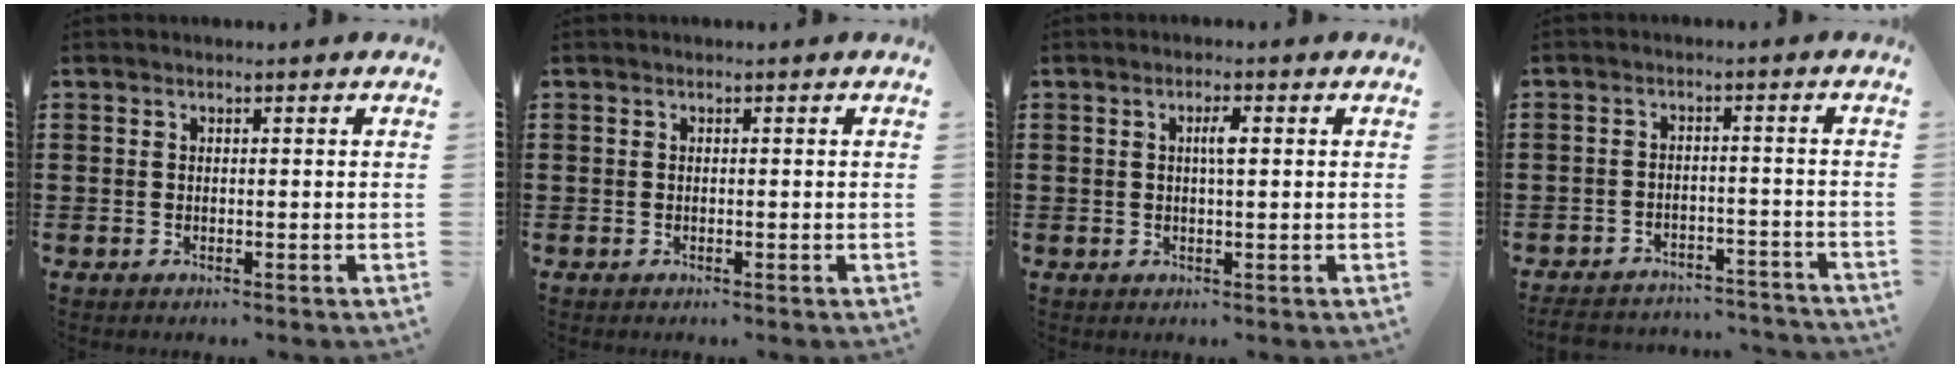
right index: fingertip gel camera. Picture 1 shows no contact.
{"total": 0.0}
{"total": 2.1, "force": [0.4, 0.5, 2.0], "torque": [-0.040, 0.003, 0.004]}
{"total": 4.0, "force": [-3.9, 0.7, 0.4], "torque": [-0.015, 0.001, -0.083]}